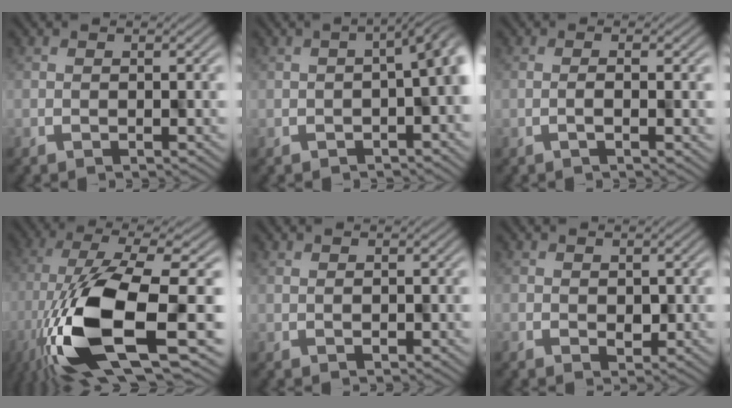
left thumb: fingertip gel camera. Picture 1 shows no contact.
{"total": 5.2, "force": [-1.4, 1.7, 4.7], "torque": [-0.058, -0.010, -0.017]}
{"total": 1.1, "force": [0.4, -0.1, 1.0], "torque": [-0.006, 0.009, -0.008]}
{"total": 15.2, "force": [-3.4, 5.4, 13.8], "torque": [-0.289, -0.019, -0.059]}
{"total": 0.9, "force": [0.9, 0.0, 0.1], "torque": [-0.003, 0.000, 0.012]}
{"total": 1.5, "force": [0.6, 1.0, 0.9], "torque": [-0.013, -0.003, 0.014]}